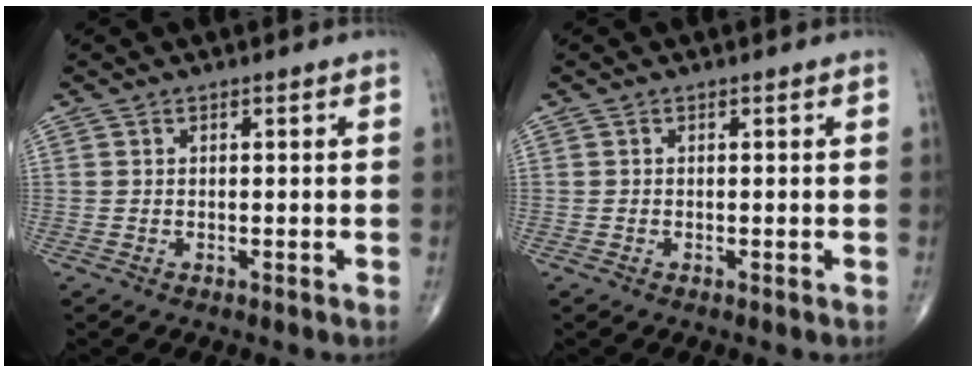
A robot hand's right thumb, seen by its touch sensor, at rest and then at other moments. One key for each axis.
{"total": 0.0}